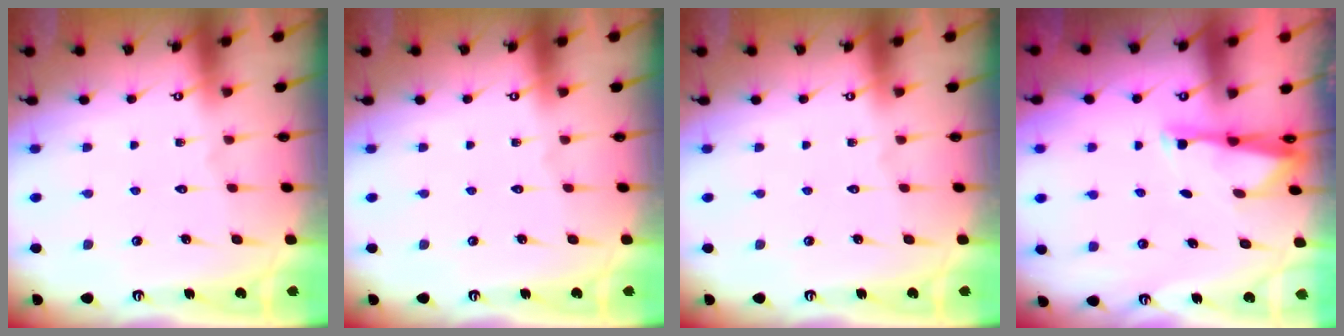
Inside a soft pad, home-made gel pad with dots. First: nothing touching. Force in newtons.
{"total": 0.0}
{"total": 0.0}
{"total": 2.8, "press": 2.7, "slide": 0.4}